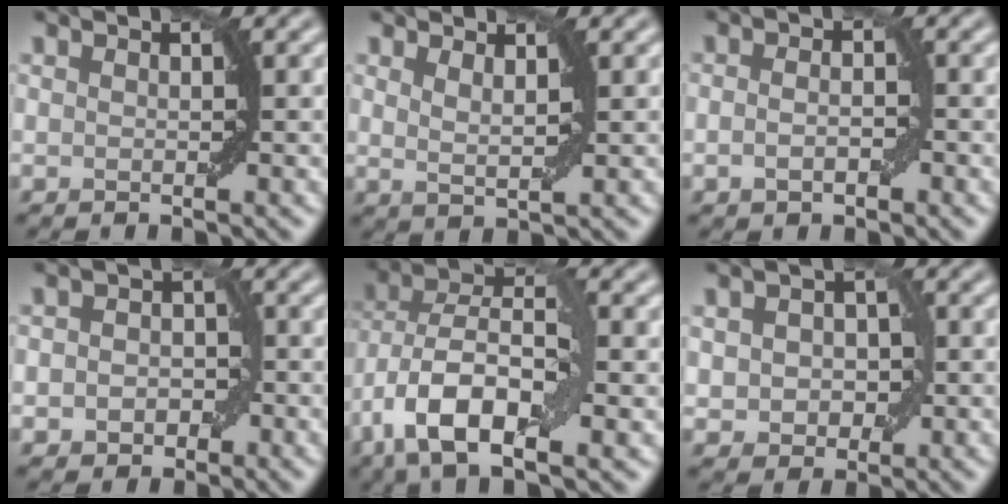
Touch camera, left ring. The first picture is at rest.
{"total": 1.7, "force": [1.2, 0.4, 1.2], "torque": [-0.018, -0.006, 0.023]}
{"total": 2.0, "force": [-0.7, 1.0, 1.5], "torque": [-0.029, 0.001, -0.012]}
{"total": 3.0, "force": [-0.7, 2.4, 1.7], "torque": [0.003, -0.002, -0.019]}
{"total": 10.1, "force": [-2.8, 5.3, 8.1], "torque": [-0.153, 0.011, -0.061]}
{"total": 3.5, "force": [0.1, 2.7, 2.2], "torque": [-0.035, -0.003, 0.001]}